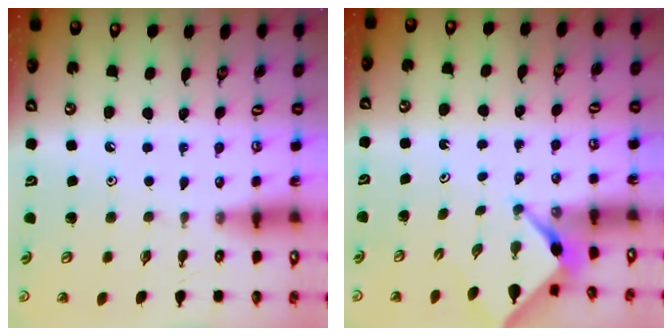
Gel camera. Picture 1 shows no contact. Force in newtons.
{"total": 3.2, "press": 3.2, "slide": 0.3}